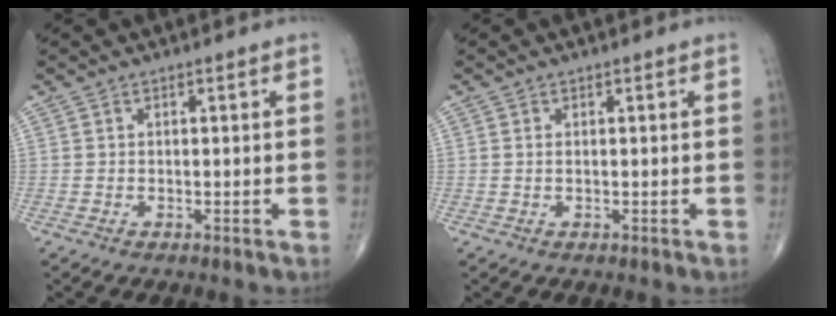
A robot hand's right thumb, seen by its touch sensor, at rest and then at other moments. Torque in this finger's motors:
{"motor_torque": [-0.15, 0.00, 0.19, 0.20, 0.05]}